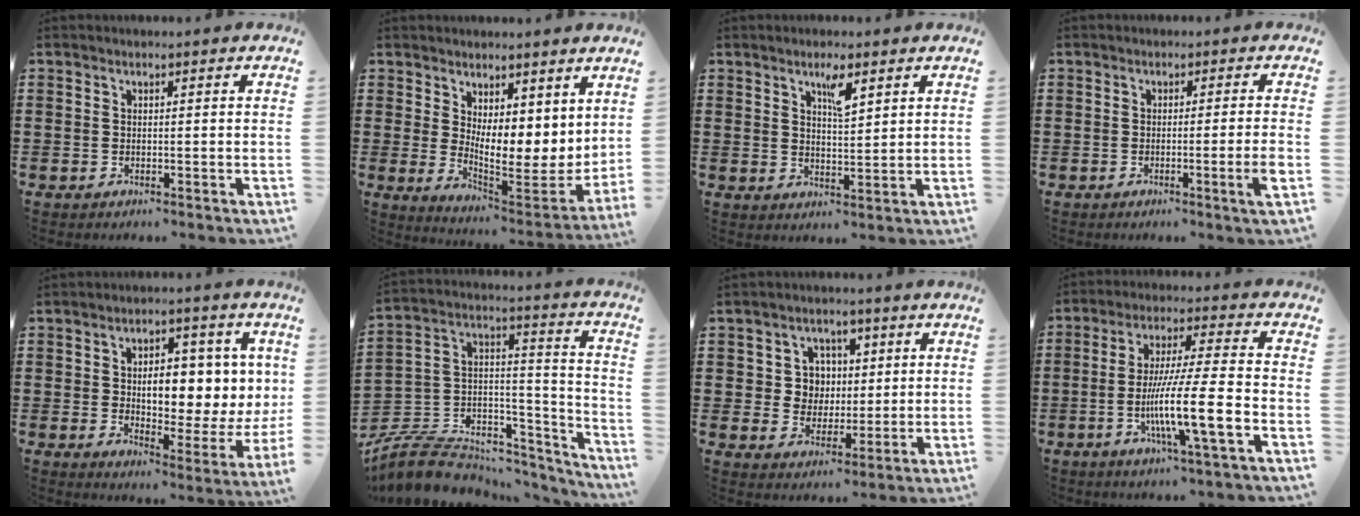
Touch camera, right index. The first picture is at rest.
{"total": 6.0, "force": [3.4, 3.2, 3.7], "torque": [-0.057, -0.049, 0.063]}
{"total": 4.0, "force": [2.4, 1.0, 3.0], "torque": [-0.050, -0.001, 0.037]}
{"total": 3.4, "force": [-0.9, -0.6, 3.2], "torque": [-0.050, -0.016, -0.016]}
{"total": 8.2, "force": [1.7, 4.2, 6.9], "torque": [-0.102, -0.001, 0.021]}
{"total": 7.6, "force": [-5.9, 3.9, 2.5], "torque": [-0.065, 0.000, -0.112]}
{"total": 5.6, "force": [1.3, 5.2, 1.7], "torque": [-0.050, 0.015, 0.019]}
{"total": 11.9, "force": [-4.2, 0.7, 11.1], "torque": [-0.212, -0.010, -0.082]}